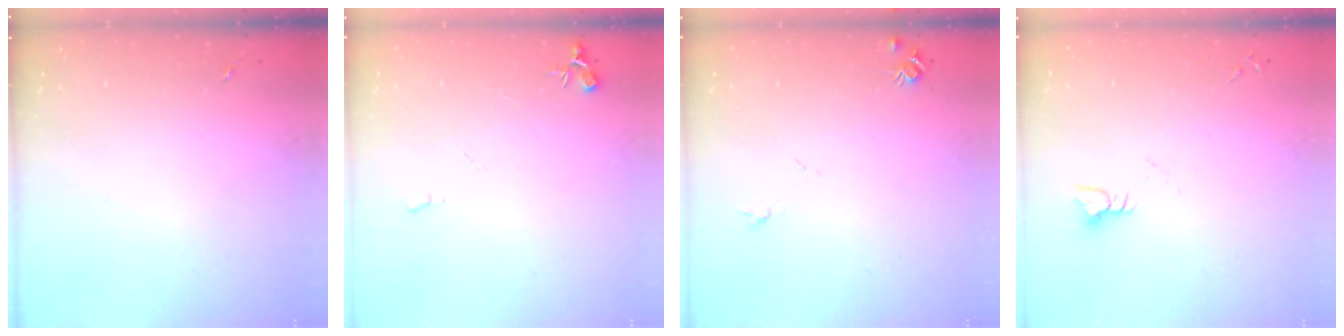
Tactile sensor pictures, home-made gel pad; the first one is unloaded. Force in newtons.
{"total": 6.9, "press": 6.9, "slide": 0.7}
{"total": 5.5, "press": 5.5, "slide": 0.7}
{"total": 3.9, "press": 3.9, "slide": 0.3}